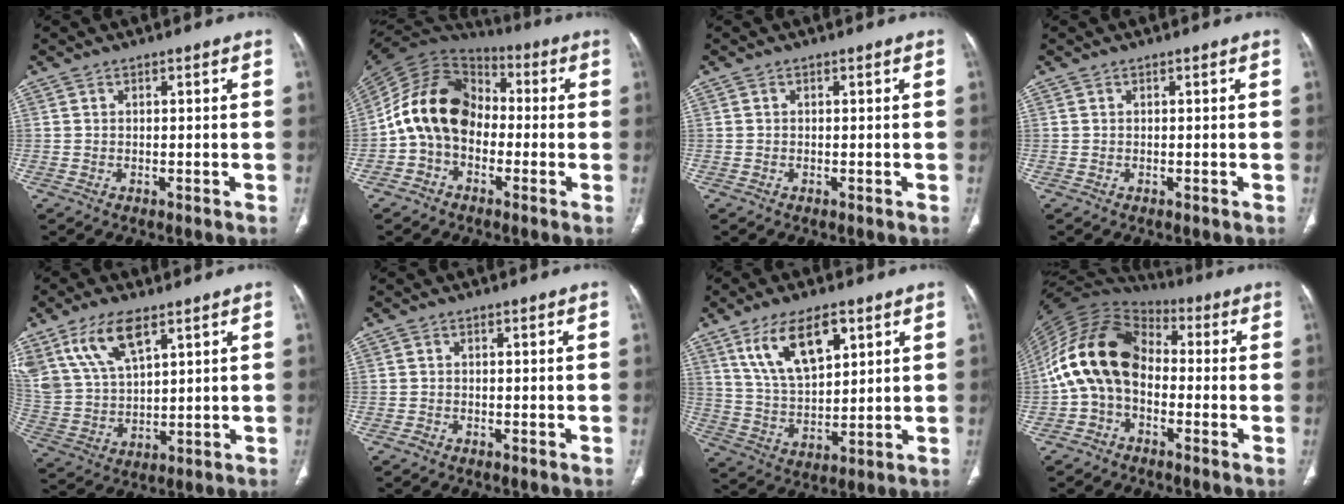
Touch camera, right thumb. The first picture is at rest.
{"total": 15.1, "force": [-1.8, 11.1, 10.0], "torque": [-0.169, 0.049, -0.047]}
{"total": 0.0}
{"total": 0.0}
{"total": 12.7, "force": [7.5, 5.7, 8.5], "torque": [-0.163, -0.020, 0.158]}
{"total": 0.9, "force": [-0.6, 0.6, 0.2], "torque": [-0.004, 0.002, -0.013]}
{"total": 13.4, "force": [6.8, 6.2, 9.7], "torque": [-0.159, -0.023, 0.138]}
{"total": 16.3, "force": [-1.3, 11.2, 11.8], "torque": [-0.215, 0.048, -0.033]}